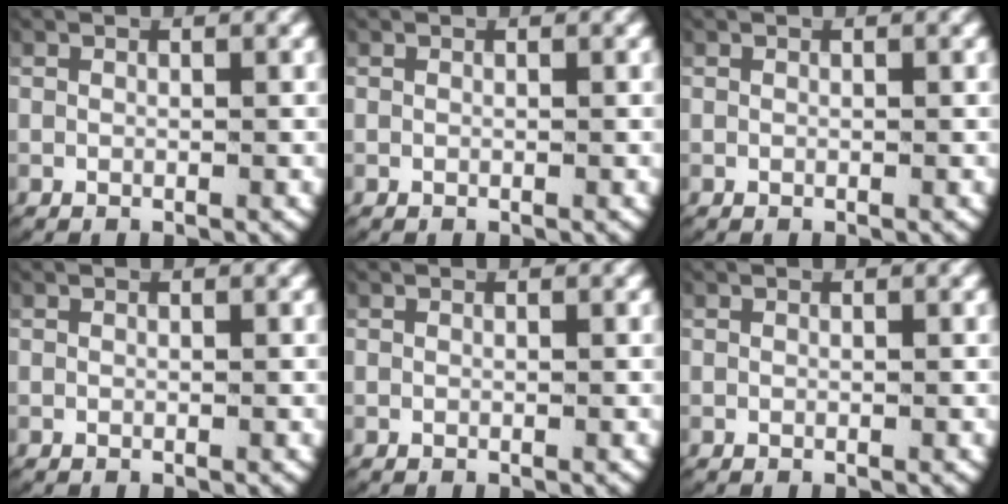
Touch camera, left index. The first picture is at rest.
{"total": 0.0}
{"total": 0.0}
{"total": 0.0}
{"total": 0.0}
{"total": 0.0}